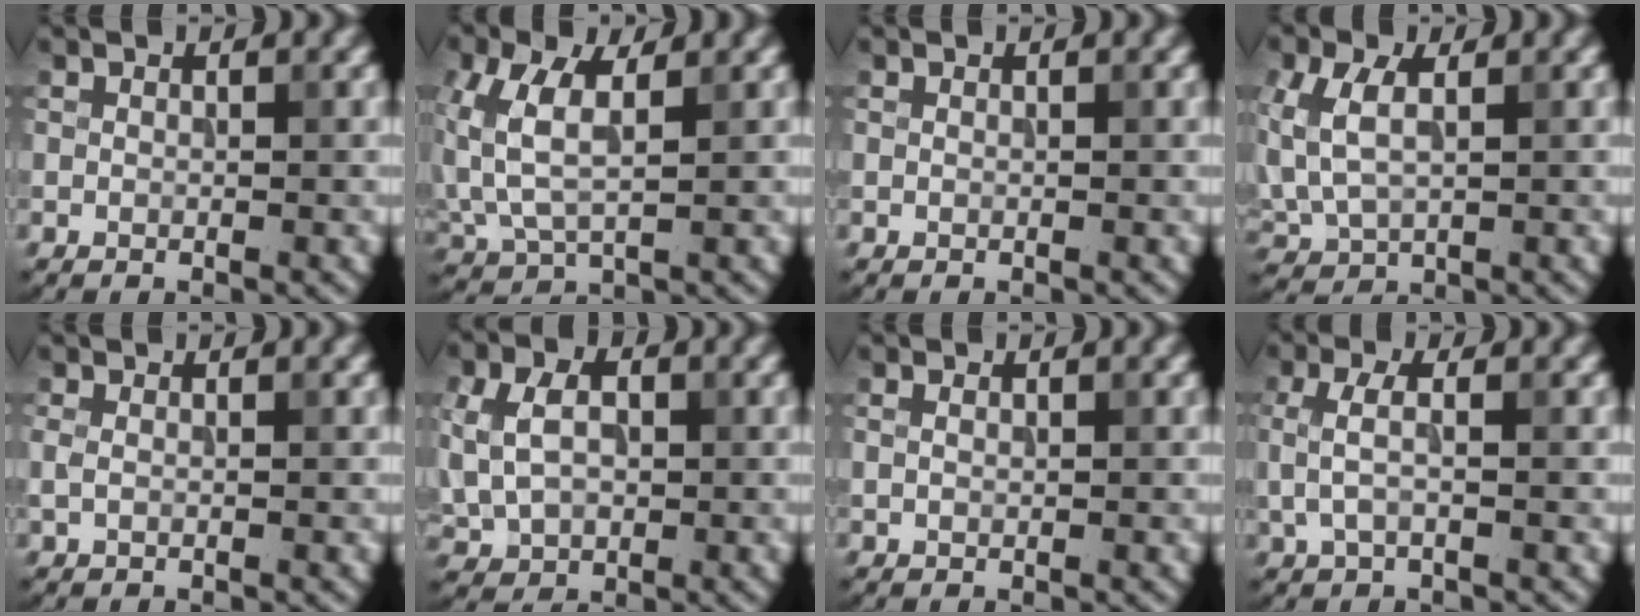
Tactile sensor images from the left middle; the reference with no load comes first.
{"total": 5.2, "force": [0.9, 3.0, 4.2], "torque": [-0.110, 0.005, 0.023]}
{"total": 0.0}
{"total": 5.8, "force": [1.1, 3.5, 4.4], "torque": [-0.116, 0.005, 0.022]}
{"total": 0.9, "force": [0.0, 0.5, 0.7], "torque": [-0.018, 0.000, -0.001]}
{"total": 7.1, "force": [1.1, 5.4, 4.5], "torque": [-0.114, 0.016, 0.015]}
{"total": 0.7, "force": [0.2, 0.4, 0.5], "torque": [-0.012, 0.003, 0.004]}
{"total": 2.5, "force": [0.1, 1.0, 2.3], "torque": [-0.052, 0.001, 0.000]}